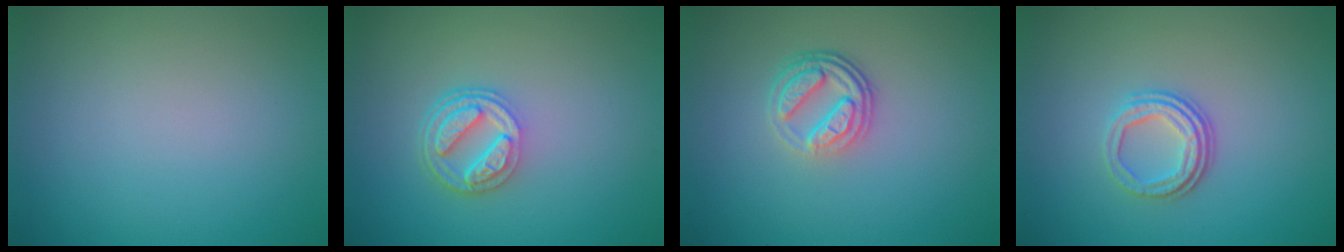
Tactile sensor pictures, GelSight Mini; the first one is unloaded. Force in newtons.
{"total": 4.2, "press": 3.1, "slide": 2.8}
{"total": 3.8, "press": 2.7, "slide": 2.7}
{"total": 3.1, "press": 2.4, "slide": 2.0}